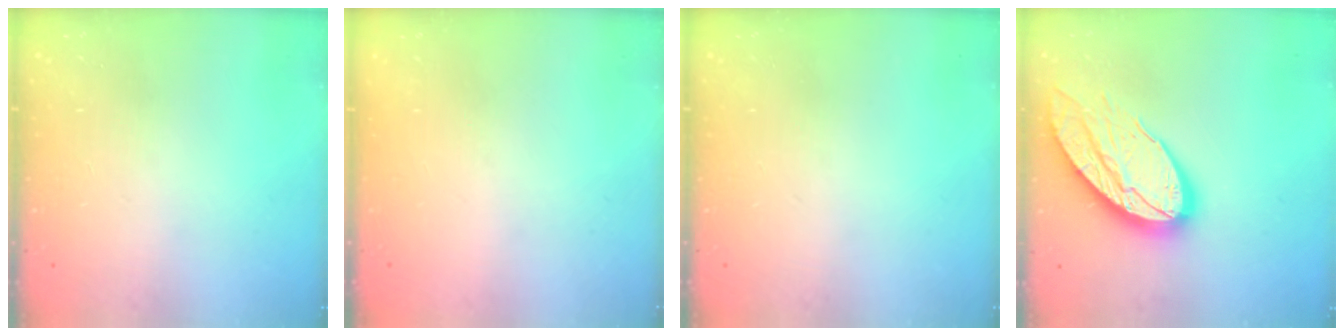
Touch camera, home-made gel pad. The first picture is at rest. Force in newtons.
{"total": 0.0}
{"total": 0.0}
{"total": 18.8, "press": 18.8, "slide": 1.2}